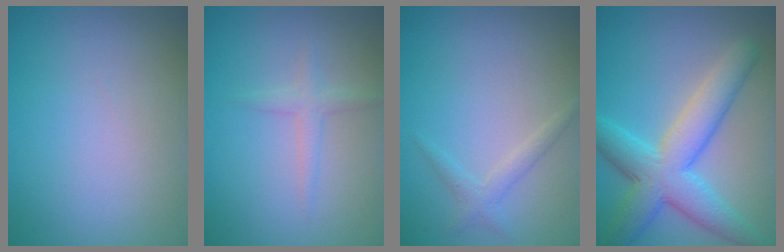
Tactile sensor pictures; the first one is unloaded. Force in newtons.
{"total": 1.3, "press": 1.3, "slide": 0.1}
{"total": 1.4, "press": 1.4, "slide": 0.1}
{"total": 7.1, "press": 7.1, "slide": 0.2}